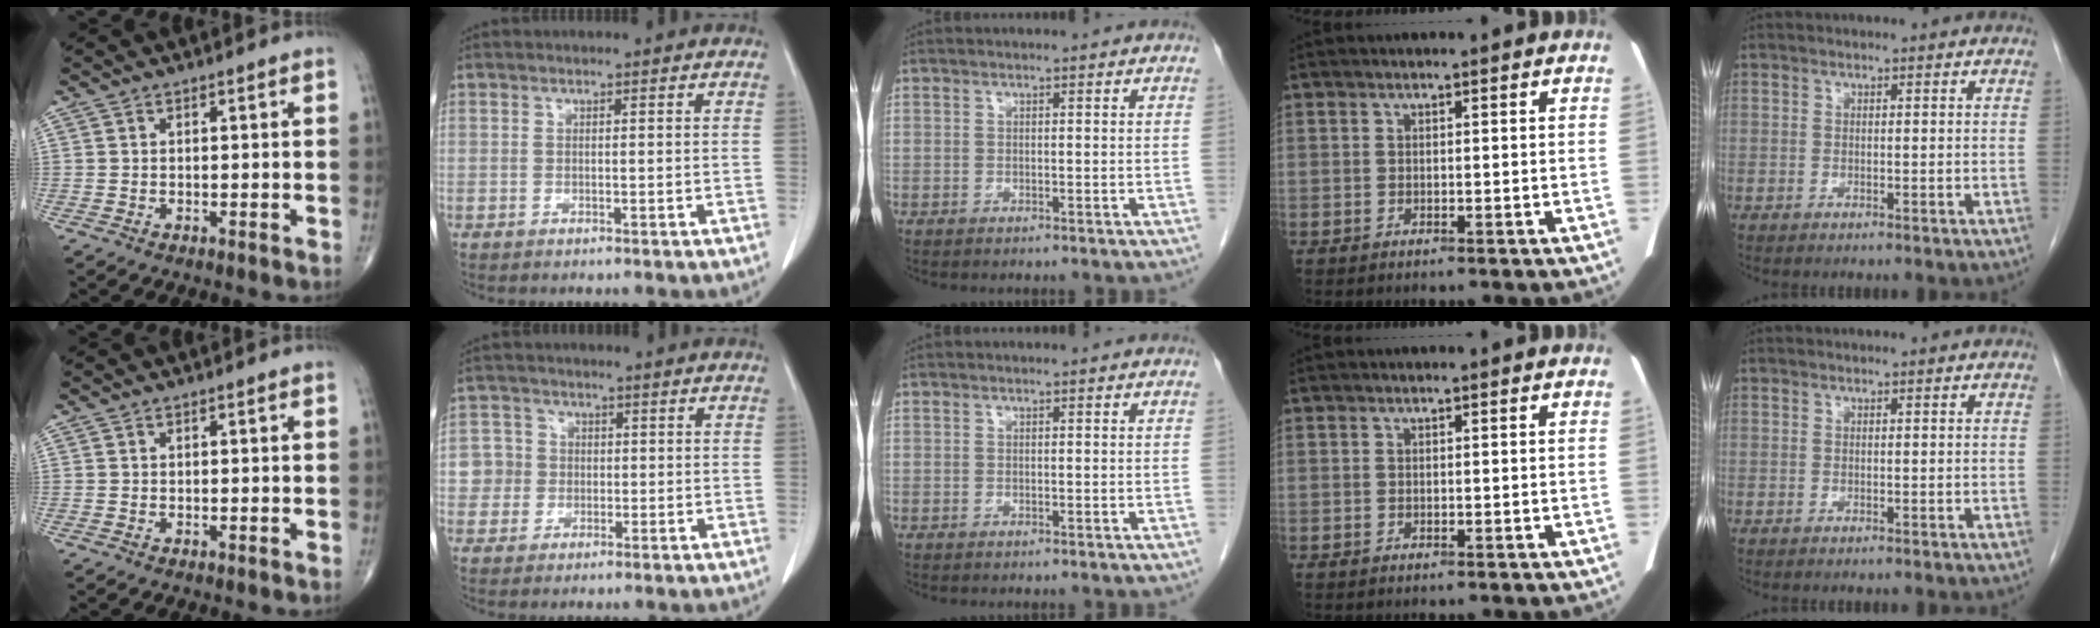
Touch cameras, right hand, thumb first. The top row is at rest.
{"index": {"total": 4.4, "force": [-0.2, 4.4, 0.2], "torque": [0.007, 0.016, -0.003]}}